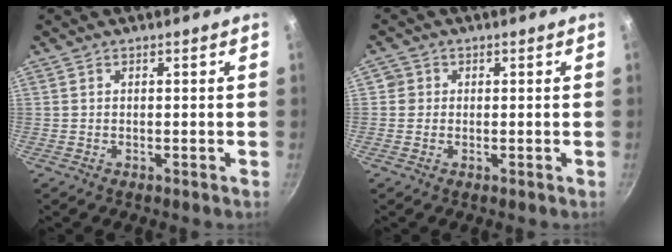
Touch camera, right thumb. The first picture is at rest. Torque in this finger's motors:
{"motor_torque": [0.14, 0.08, 0.32, 0.10, -0.03]}